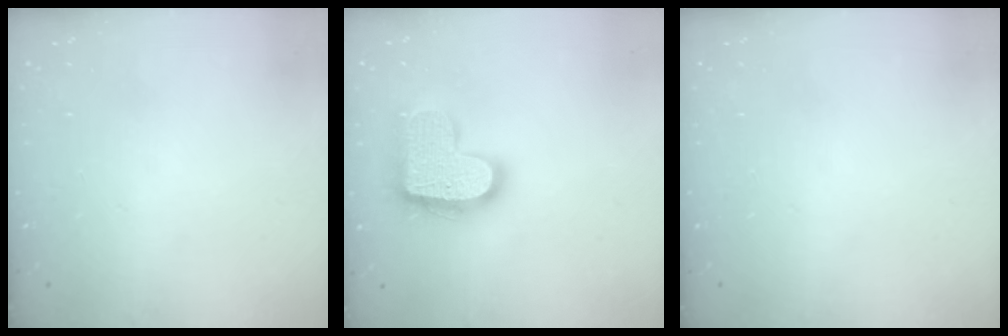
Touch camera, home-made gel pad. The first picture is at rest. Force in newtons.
{"total": 17.4, "press": 17.4, "slide": 0.9}
{"total": 0.0}